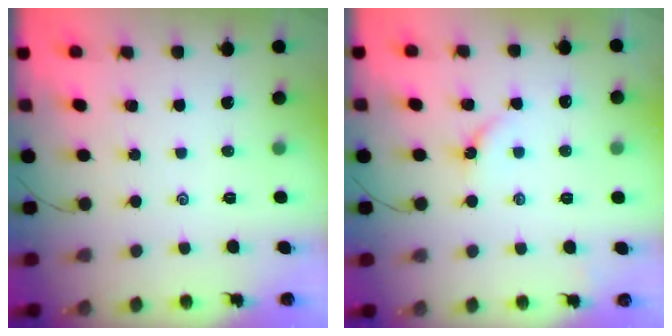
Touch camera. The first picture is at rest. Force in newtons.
{"total": 2.7, "press": 2.6, "slide": 0.6}